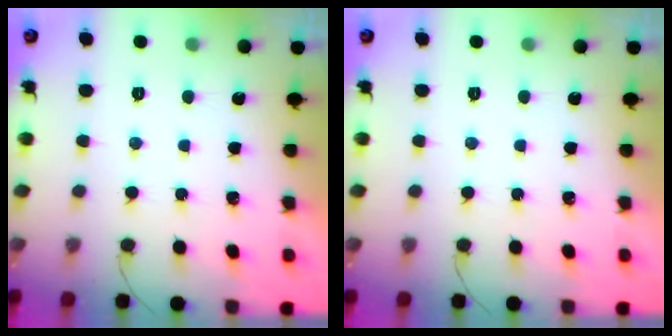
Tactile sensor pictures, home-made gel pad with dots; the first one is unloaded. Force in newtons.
{"total": 0.0}